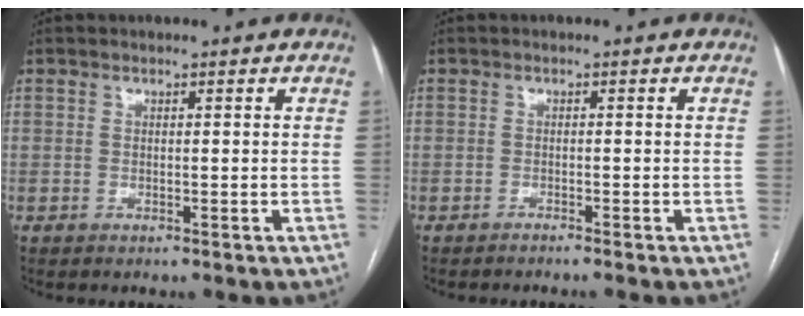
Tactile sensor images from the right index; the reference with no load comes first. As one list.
[{"total": 1.5, "force": [-1.3, -0.4, 0.7], "torque": [-0.009, 0.004, -0.016]}]